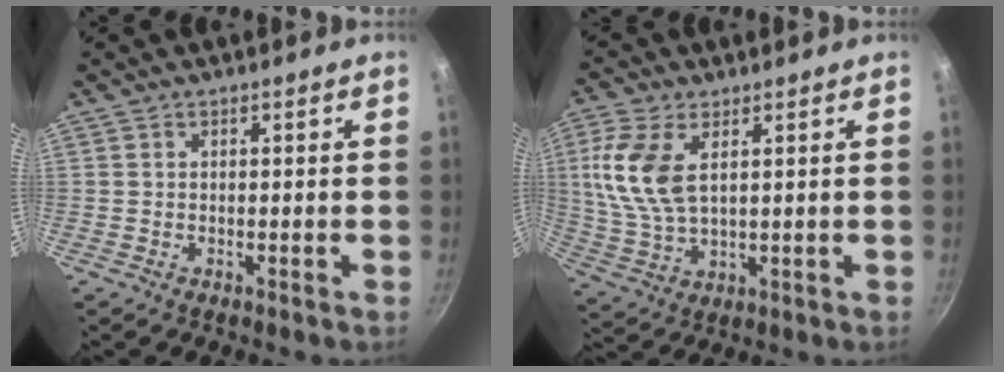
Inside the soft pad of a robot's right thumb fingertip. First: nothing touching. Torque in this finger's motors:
{"motor_torque": [0.22, 0.13, 1.22, 0.31, 0.41]}